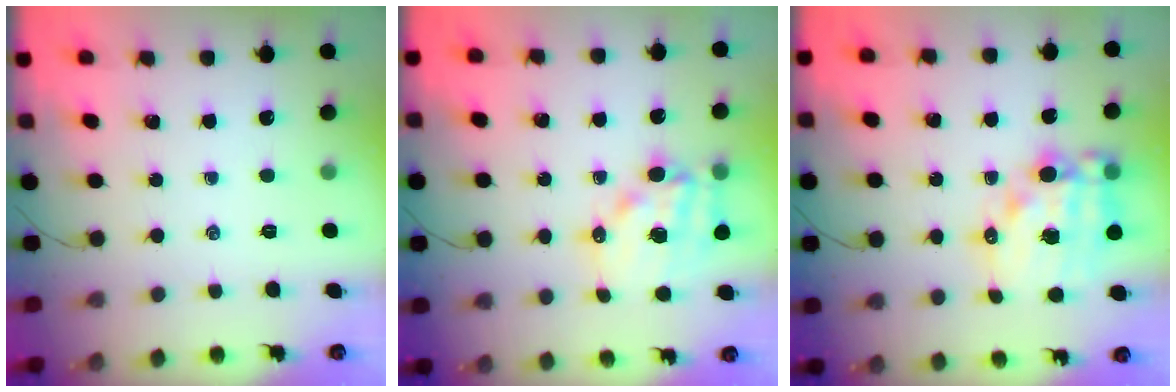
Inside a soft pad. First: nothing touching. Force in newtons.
{"total": 13.4, "press": 13.1, "slide": 3.1}
{"total": 14.8, "press": 14.4, "slide": 3.4}